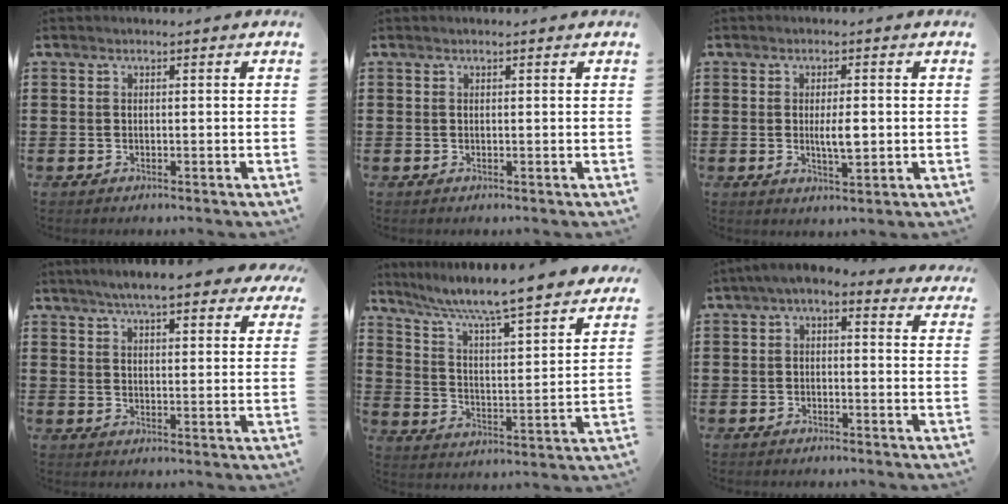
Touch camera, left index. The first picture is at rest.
{"total": 0.0}
{"total": 4.1, "force": [0.1, 1.2, 3.9], "torque": [-0.063, -0.003, -0.001]}
{"total": 6.6, "force": [5.8, 0.7, 3.0], "torque": [-0.070, -0.015, 0.102]}
{"total": 6.9, "force": [6.1, -0.6, 3.1], "torque": [-0.086, -0.053, 0.097]}
{"total": 2.2, "force": [0.6, 1.1, 1.8], "torque": [-0.039, 0.004, 0.007]}